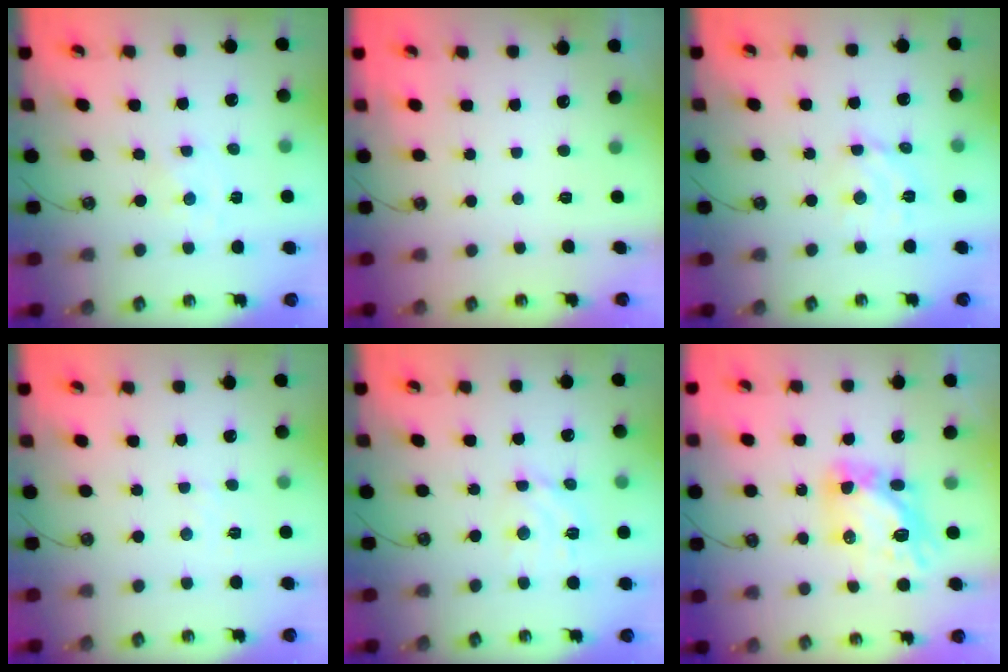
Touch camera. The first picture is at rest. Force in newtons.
{"total": 0.0}
{"total": 7.1, "press": 7.1, "slide": 0.2}
{"total": 3.0, "press": 3.0, "slide": 0.5}
{"total": 6.9, "press": 6.9, "slide": 0.5}
{"total": 11.3, "press": 11.3, "slide": 1.0}